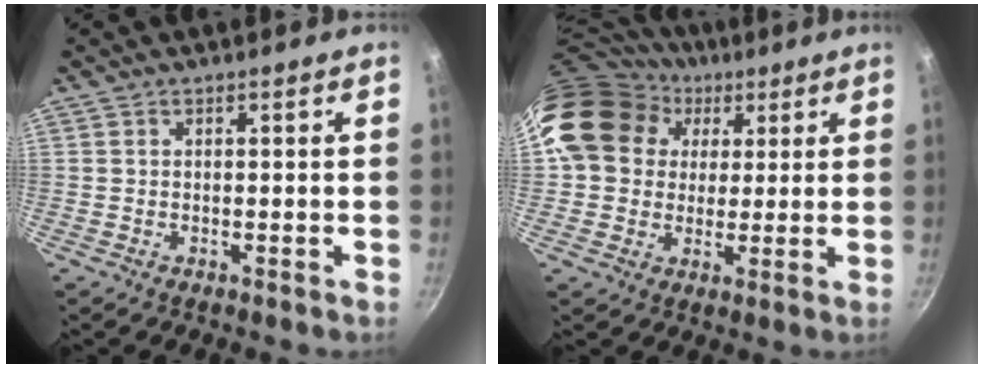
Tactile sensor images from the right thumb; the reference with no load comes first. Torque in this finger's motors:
{"motor_torque": [-0.84, 1.79, 0.37, -0.29, 0.29]}